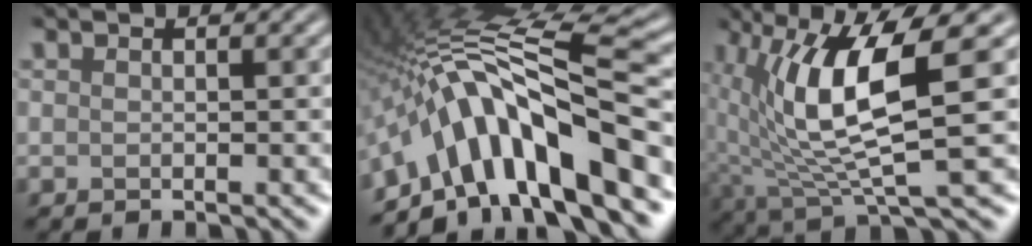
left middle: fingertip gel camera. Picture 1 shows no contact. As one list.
[{"total": 13.1, "force": [-5.1, 3.7, 11.5], "torque": [-0.188, 0.032, -0.071]}, {"total": 8.9, "force": [1.3, 2.3, 8.5], "torque": [-0.163, -0.001, 0.034]}]